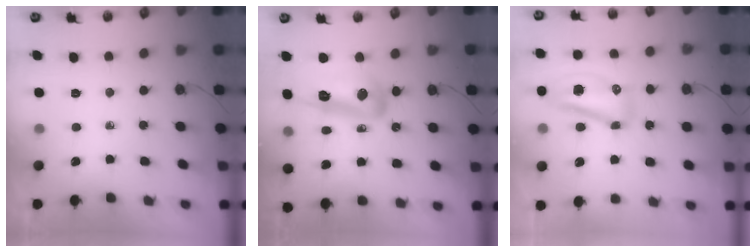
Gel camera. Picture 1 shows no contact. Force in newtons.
{"total": 15.7, "press": 15.6, "slide": 1.8}
{"total": 14.1, "press": 14.0, "slide": 1.1}